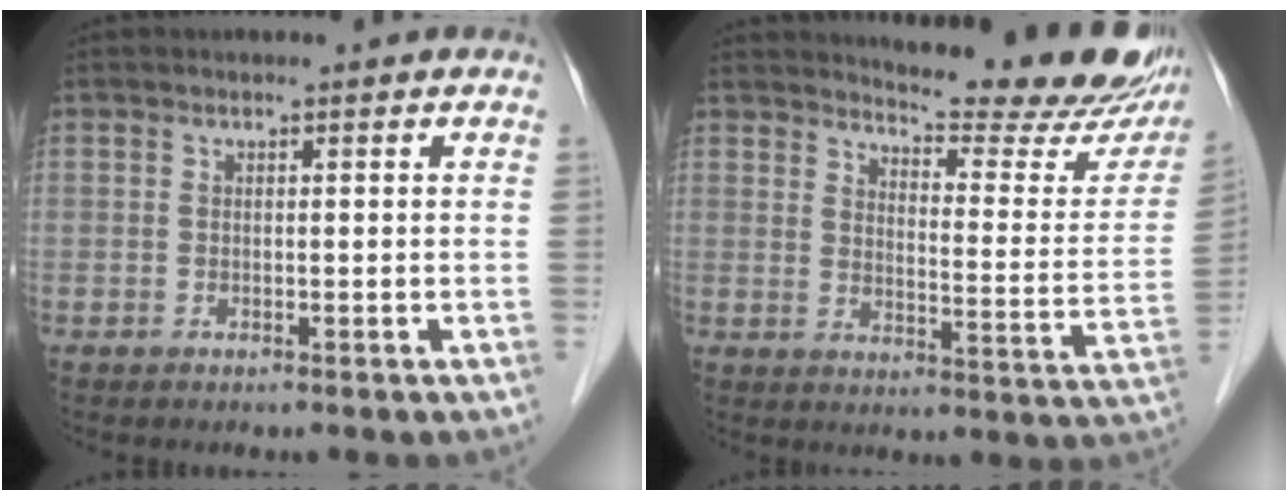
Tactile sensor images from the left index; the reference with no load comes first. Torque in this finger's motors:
{"motor_torque": [0.45, -0.31, 0.43, 0.07]}